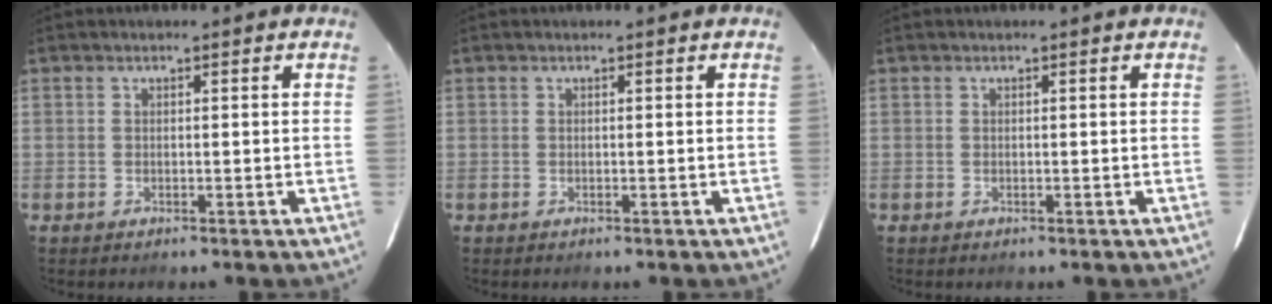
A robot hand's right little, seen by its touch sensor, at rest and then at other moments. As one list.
[{"total": 0.0}, {"total": 0.0}]